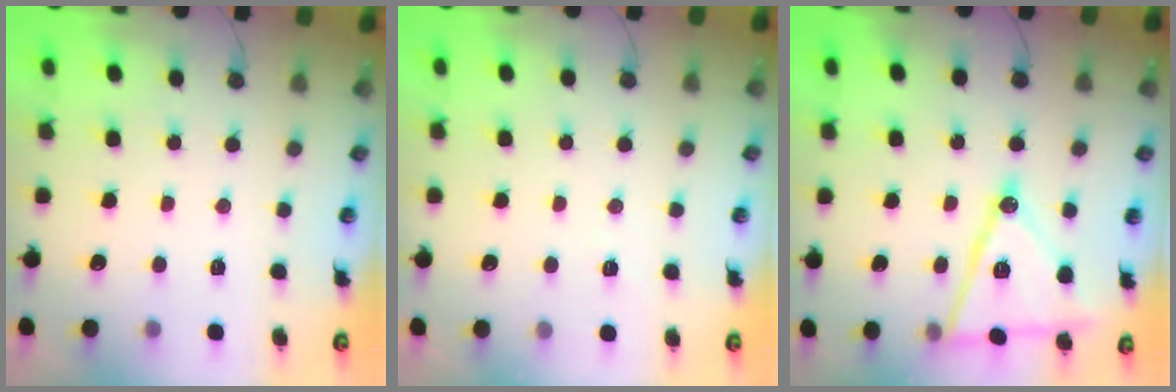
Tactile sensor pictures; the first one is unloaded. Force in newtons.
{"total": 4.9, "press": 2.3, "slide": 4.4}
{"total": 16.7, "press": 16.3, "slide": 3.5}